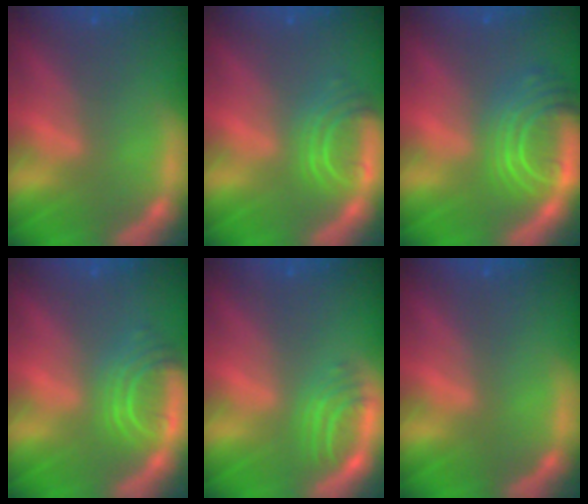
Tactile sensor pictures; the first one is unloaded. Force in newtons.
{"total": 4.0}
{"total": 7.5}
{"total": 4.5}
{"total": 2.9}
{"total": 0.0}